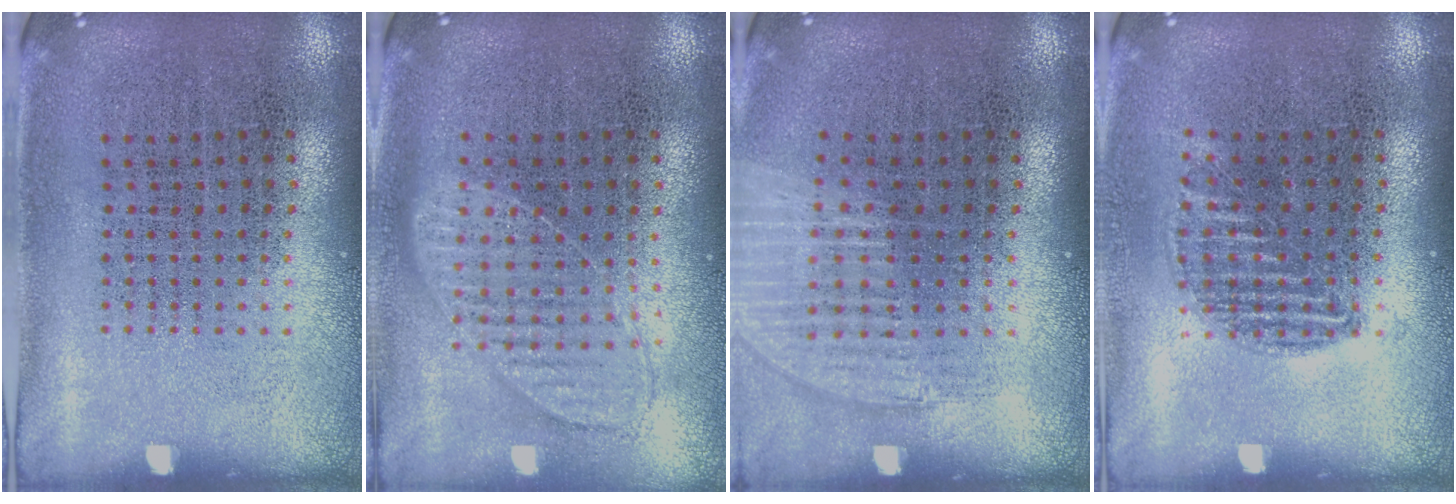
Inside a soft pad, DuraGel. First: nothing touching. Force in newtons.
{"total": 0.9, "press": 0.9, "slide": 0.2}
{"total": 1.2, "press": 1.2, "slide": 0.3}
{"total": 0.9, "press": 0.8, "slide": 0.4}